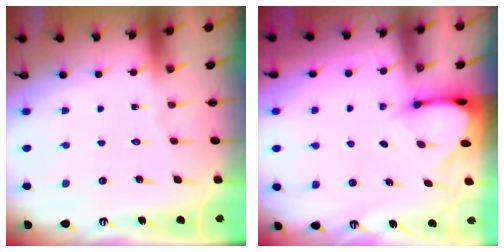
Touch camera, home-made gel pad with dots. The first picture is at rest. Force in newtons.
{"total": 2.9, "press": 2.9, "slide": 0.2}